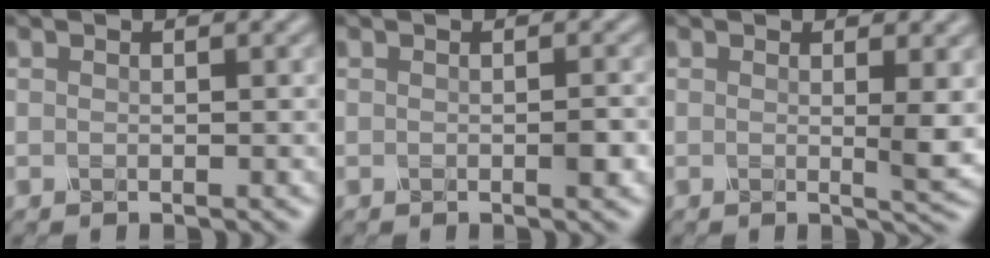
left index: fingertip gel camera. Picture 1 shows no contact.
{"total": 1.0, "force": [-0.5, 0.4, 0.8], "torque": [-0.013, -0.003, -0.006]}
{"total": 2.0, "force": [0.7, 0.2, 1.9], "torque": [-0.026, -0.010, 0.010]}